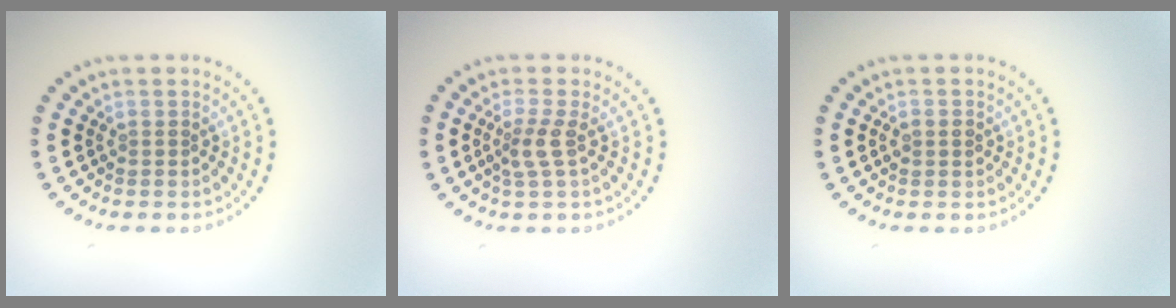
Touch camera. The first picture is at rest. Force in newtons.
{"total": 2.0, "press": 1.6, "slide": 1.3}
{"total": 1.3, "press": 1.3, "slide": 0.1}